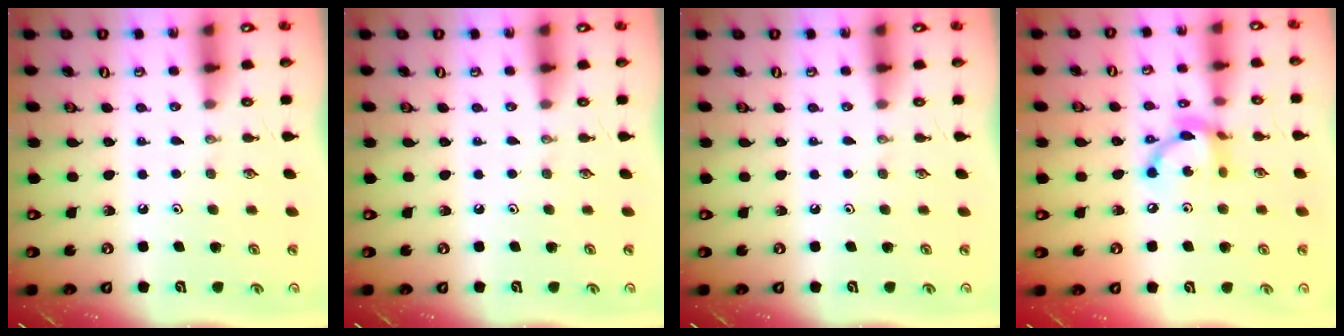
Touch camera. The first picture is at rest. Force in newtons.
{"total": 0.0}
{"total": 0.0}
{"total": 11.7, "press": 11.6, "slide": 0.6}